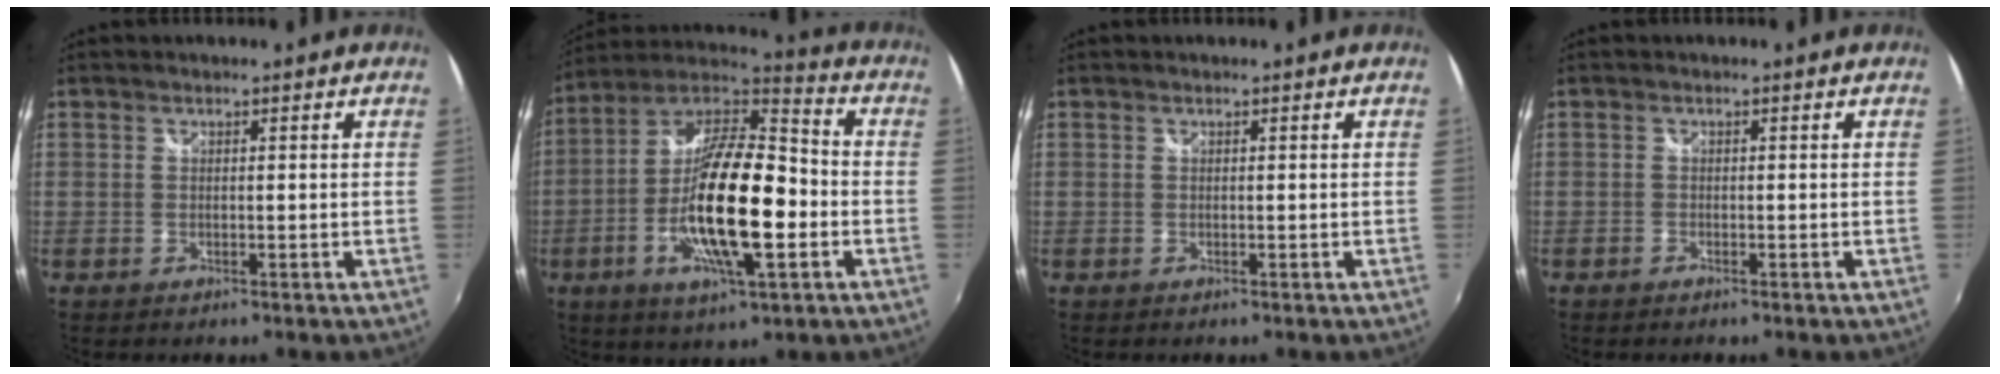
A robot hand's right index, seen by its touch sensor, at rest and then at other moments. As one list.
[{"total": 20.7, "force": [-4.8, 5.9, 19.3], "torque": [-0.368, -0.009, -0.096]}, {"total": 0.0}, {"total": 0.8, "force": [-0.7, 0.4, 0.2], "torque": [-0.007, -0.001, -0.015]}]